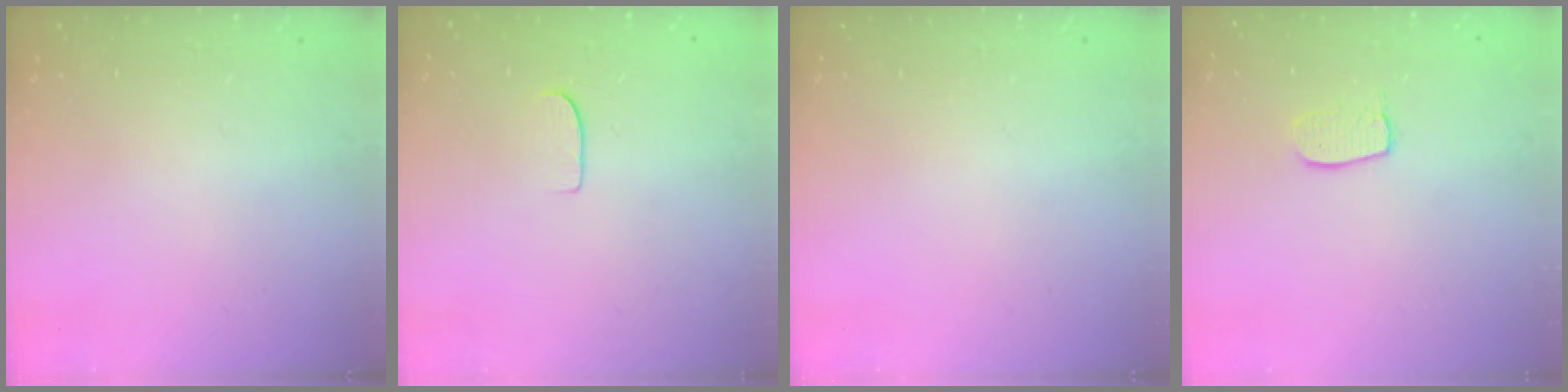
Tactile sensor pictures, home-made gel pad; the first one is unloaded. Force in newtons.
{"total": 4.8, "press": 4.7, "slide": 0.6}
{"total": 0.0}
{"total": 7.1, "press": 7.1, "slide": 0.3}